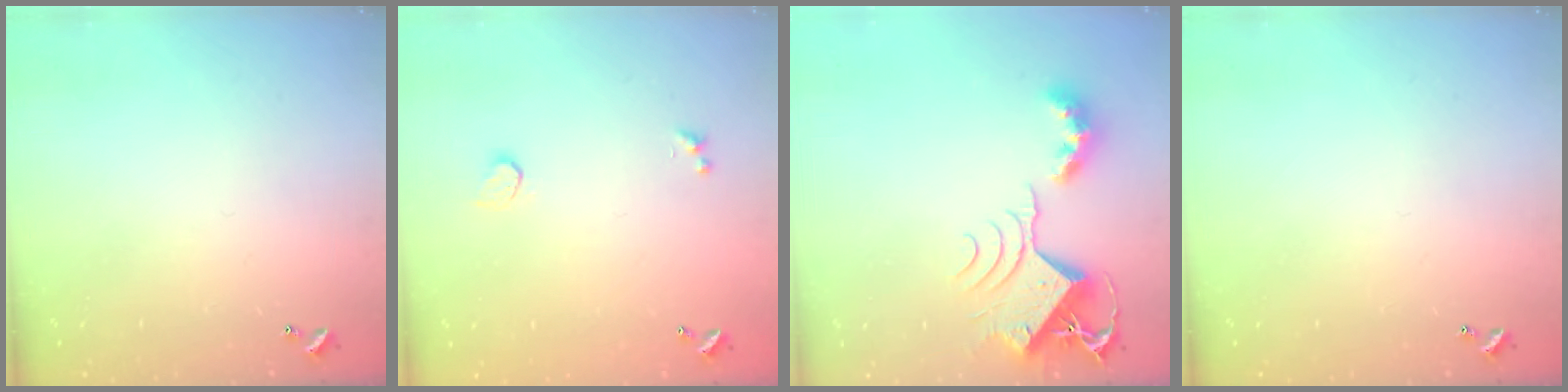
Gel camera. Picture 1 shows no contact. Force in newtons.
{"total": 0.7, "press": 0.5, "slide": 0.4}
{"total": 10.3, "press": 10.2, "slide": 1.4}
{"total": 0.0}